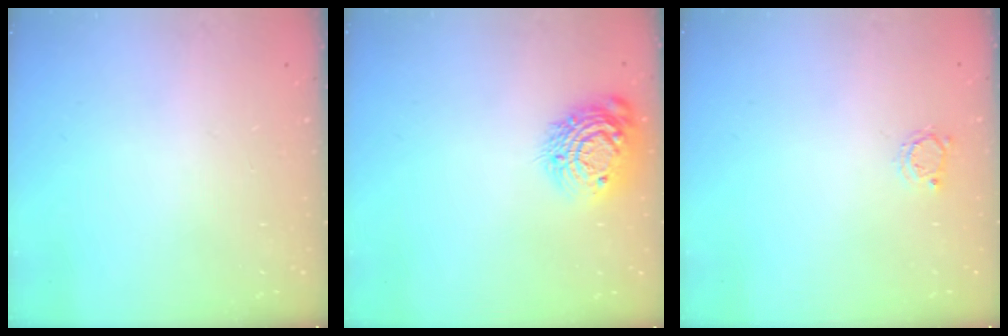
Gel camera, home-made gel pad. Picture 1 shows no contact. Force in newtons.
{"total": 13.7, "press": 13.7, "slide": 1.0}
{"total": 2.8, "press": 2.7, "slide": 0.4}